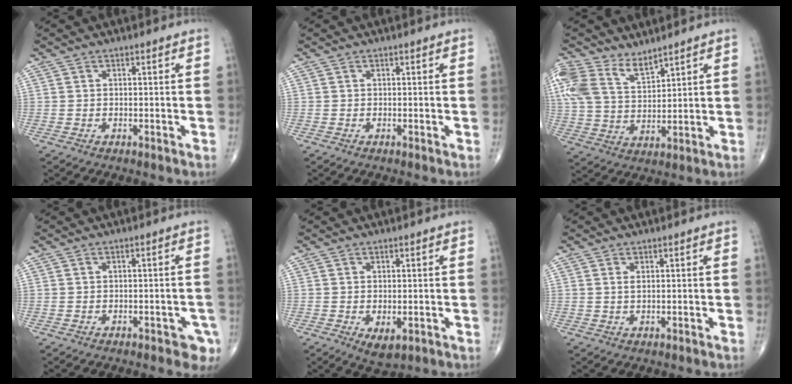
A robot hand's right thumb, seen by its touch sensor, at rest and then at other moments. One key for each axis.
{"total": 0.0}
{"total": 12.4, "fx": 8.1, "fy": 6.6, "fz": 6.8, "tx": -0.143, "ty": -0.021, "tz": 0.168}
{"total": 4.5, "fx": -2.3, "fy": 1.9, "fz": 3.3, "tx": -0.022, "ty": 0.005, "tz": -0.027}
{"total": 3.8, "fx": -1.0, "fy": 1.9, "fz": 3.1, "tx": -0.051, "ty": -0.009, "tz": -0.009}
{"total": 1.0, "fx": 0.4, "fy": 0.4, "fz": 0.9, "tx": -0.019, "ty": 0.001, "tz": 0.009}